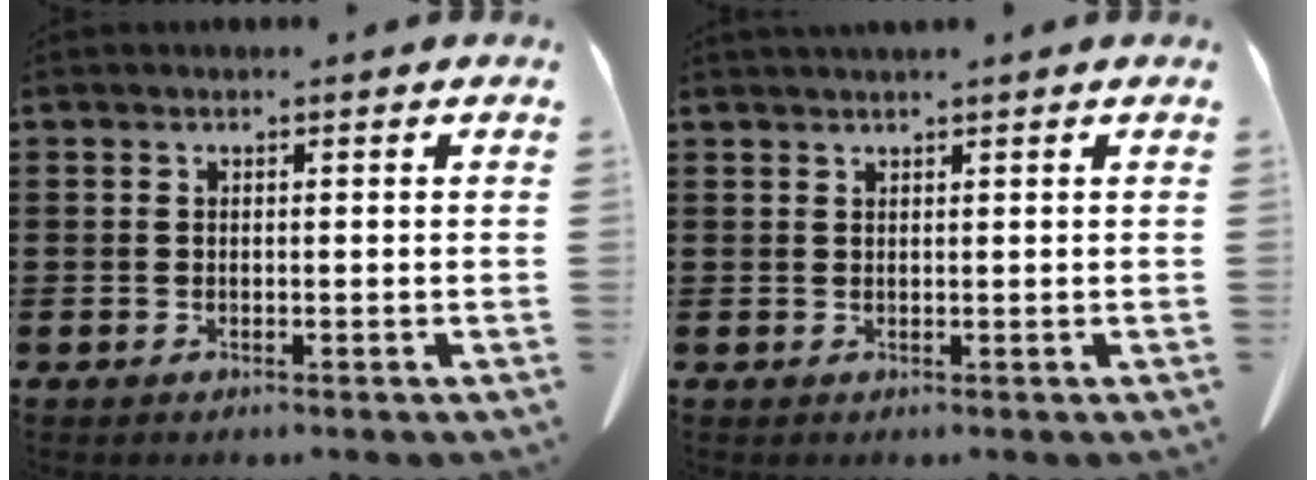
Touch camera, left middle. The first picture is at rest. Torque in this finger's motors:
{"motor_torque": [0.50, -0.45, 0.04, 0.07]}